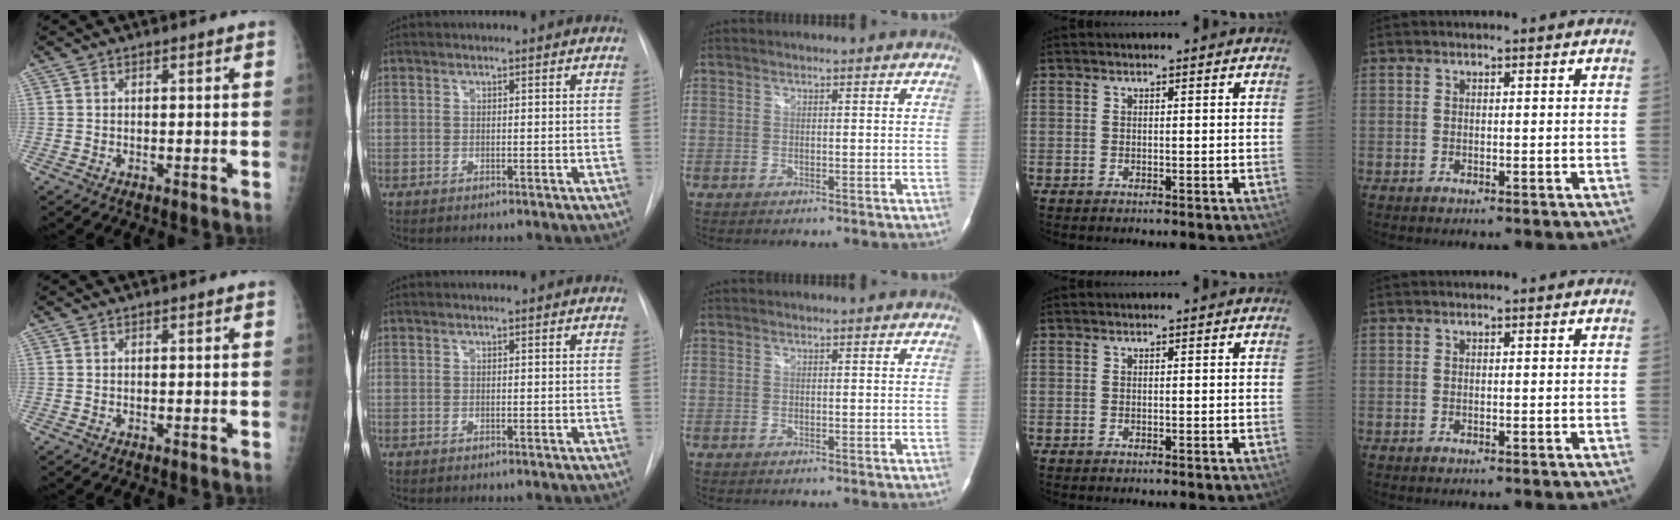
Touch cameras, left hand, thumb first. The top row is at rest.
{}